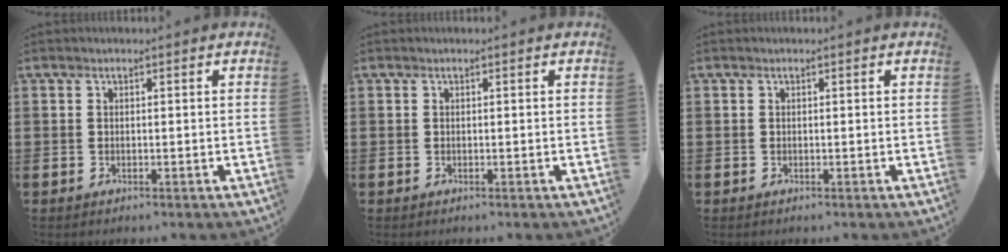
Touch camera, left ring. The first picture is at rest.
{"total": 0.0}
{"total": 0.0}